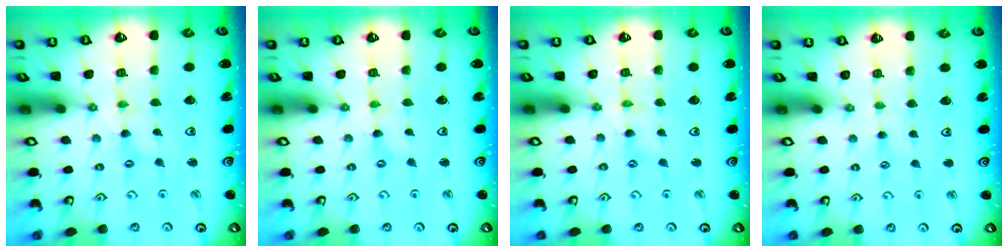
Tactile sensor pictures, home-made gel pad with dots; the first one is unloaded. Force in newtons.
{"total": 0.0}
{"total": 0.0}
{"total": 1.8, "press": 1.7, "slide": 0.3}